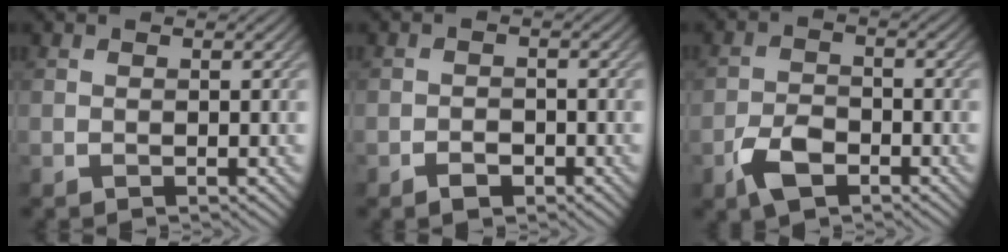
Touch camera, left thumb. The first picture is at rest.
{"total": 2.0, "force": [-1.3, 1.1, 1.1], "torque": [-0.016, 0.001, -0.023]}
{"total": 4.8, "force": [-2.8, 2.7, 2.9], "torque": [-0.060, -0.004, -0.060]}